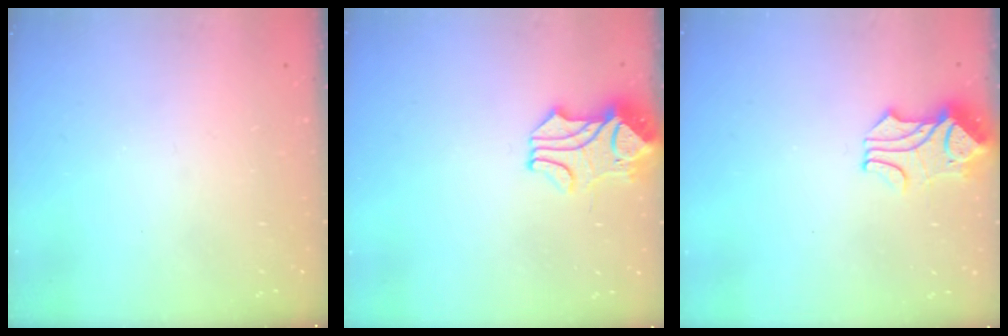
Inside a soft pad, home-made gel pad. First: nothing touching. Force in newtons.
{"total": 2.3, "press": 2.0, "slide": 1.2}
{"total": 1.6, "press": 1.2, "slide": 1.0}